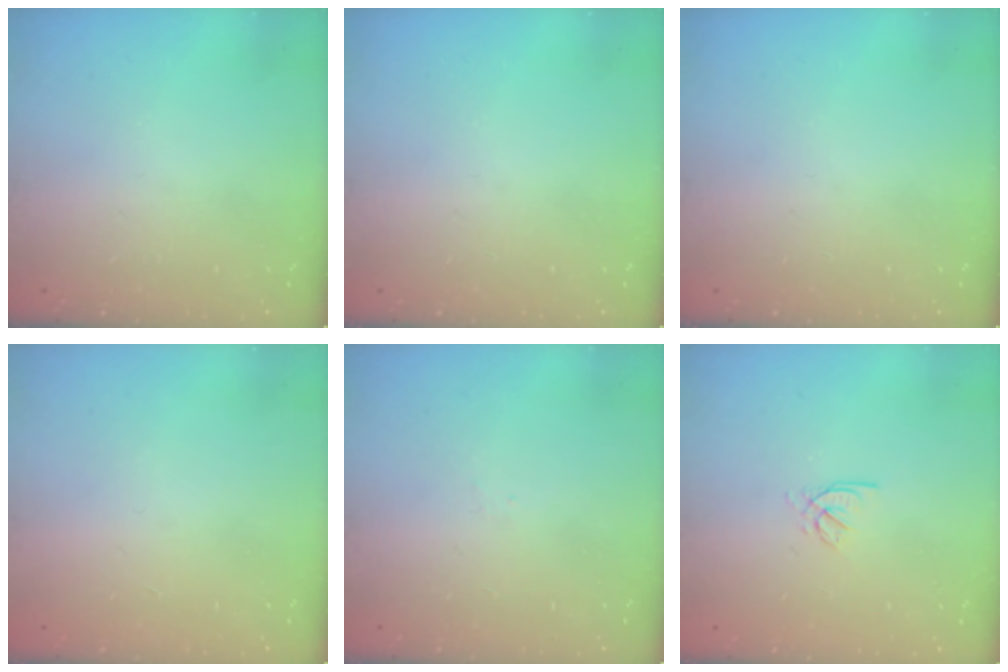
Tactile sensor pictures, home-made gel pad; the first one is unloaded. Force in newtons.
{"total": 0.0}
{"total": 0.0}
{"total": 0.8, "press": 0.8, "slide": 0.2}
{"total": 1.6, "press": 1.5, "slide": 0.4}
{"total": 2.2, "press": 2.2, "slide": 0.4}